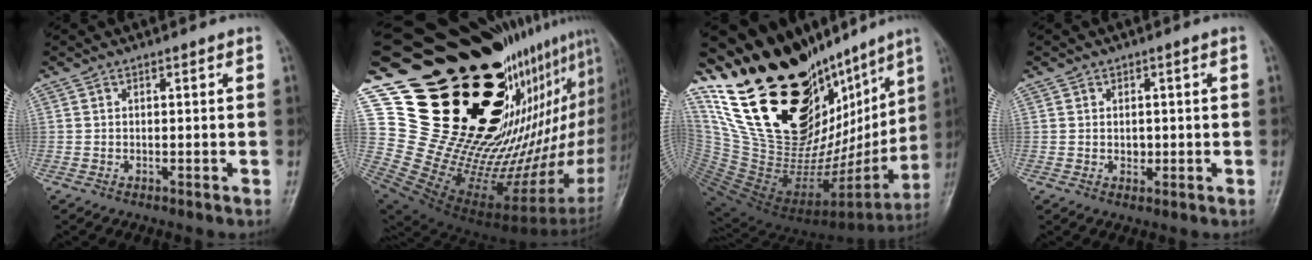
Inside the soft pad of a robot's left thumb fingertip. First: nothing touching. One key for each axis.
{"total": 42.4, "fx": 30.0, "fy": 13.0, "fz": 27.0, "tx": -0.366, "ty": -0.181, "tz": 0.470}
{"total": 36.9, "fx": 21.2, "fy": 16.3, "fz": 25.5, "tx": -0.358, "ty": -0.068, "tz": 0.366}
{"total": 1.9, "fx": 0.0, "fy": 1.7, "fz": 1.0, "tx": -0.001, "ty": 0.001, "tz": 0.001}